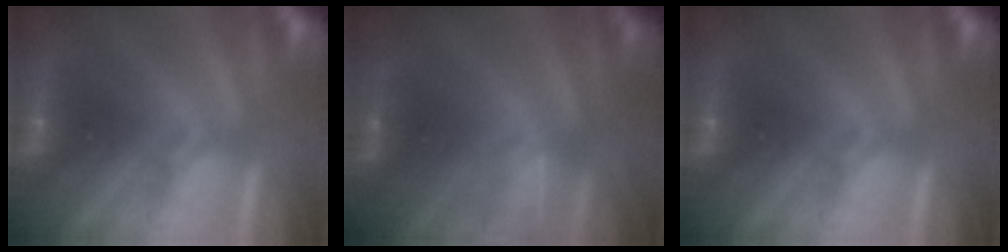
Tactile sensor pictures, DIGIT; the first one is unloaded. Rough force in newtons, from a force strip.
{"total": 1.2}
{"total": 0.0}